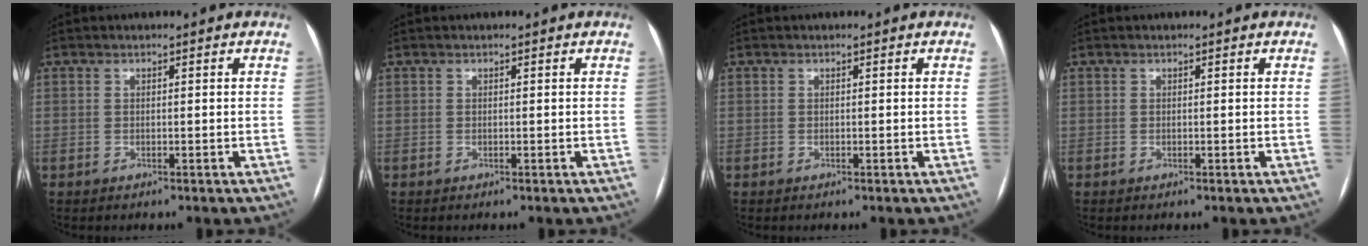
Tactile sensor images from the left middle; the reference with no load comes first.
{"total": 0.0}
{"total": 0.0}
{"total": 0.0}